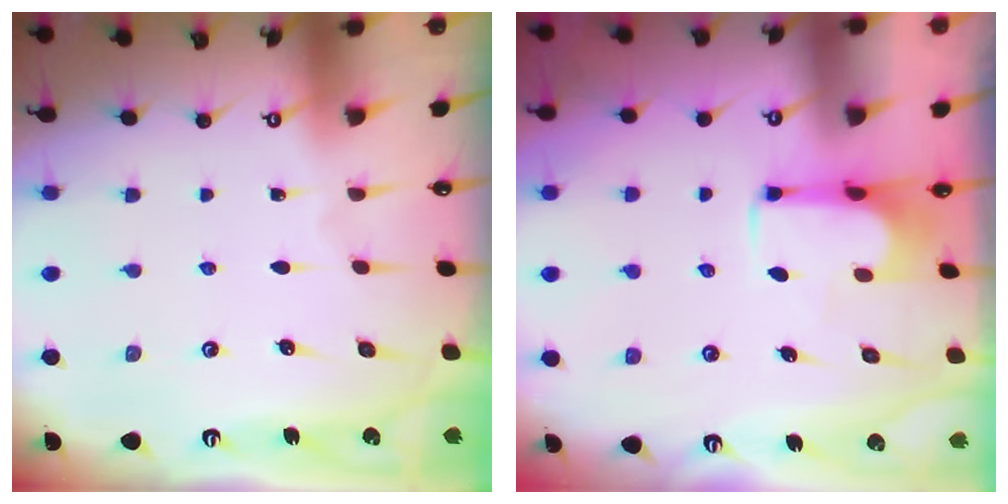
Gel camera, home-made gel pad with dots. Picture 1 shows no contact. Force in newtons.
{"total": 0.9, "press": 0.2, "slide": 0.9}